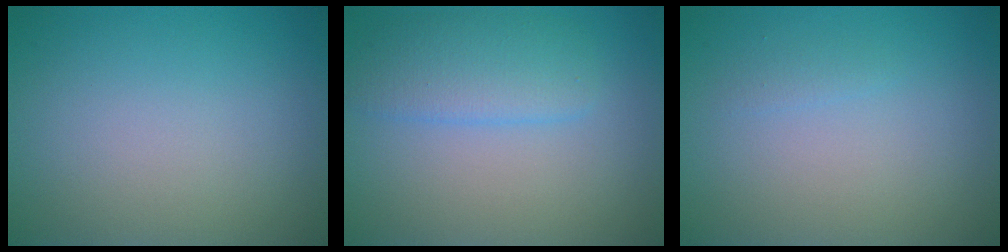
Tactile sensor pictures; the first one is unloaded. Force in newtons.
{"total": 3.4, "press": 3.4, "slide": 0.1}
{"total": 0.6, "press": 0.6, "slide": 0.1}